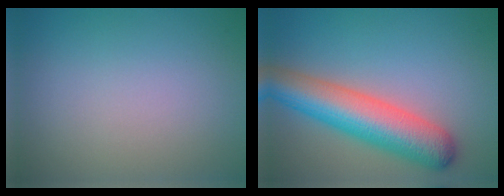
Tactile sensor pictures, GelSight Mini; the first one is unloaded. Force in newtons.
{"total": 7.9, "press": 7.9, "slide": 0.4}